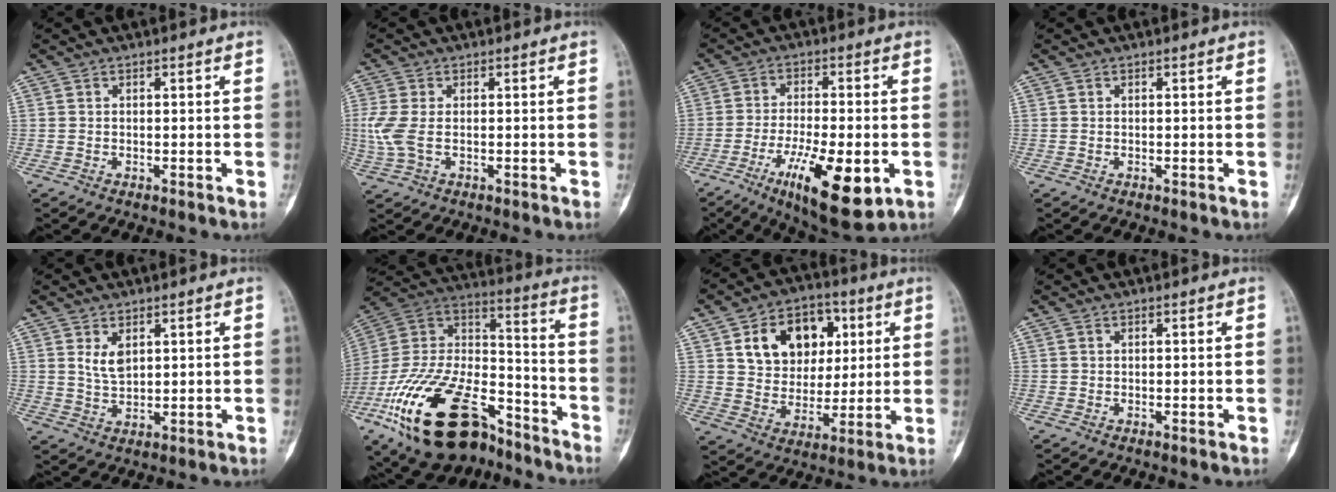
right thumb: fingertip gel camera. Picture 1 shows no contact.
{"total": 5.5, "force": [-0.2, 3.2, 4.5], "torque": [-0.133, 0.000, -0.003]}
{"total": 15.8, "force": [-5.8, 5.2, 13.8], "torque": [-0.224, -0.004, -0.085]}
{"total": 0.0}
{"total": 3.9, "force": [1.6, 2.2, 2.8], "torque": [-0.045, -0.014, 0.037]}
{"total": 31.6, "force": [-18.3, 15.8, 20.4], "torque": [-0.425, 0.053, -0.315]}
{"total": 15.4, "force": [5.2, 11.4, 8.9], "torque": [-0.094, -0.006, 0.087]}
{"total": 0.0}